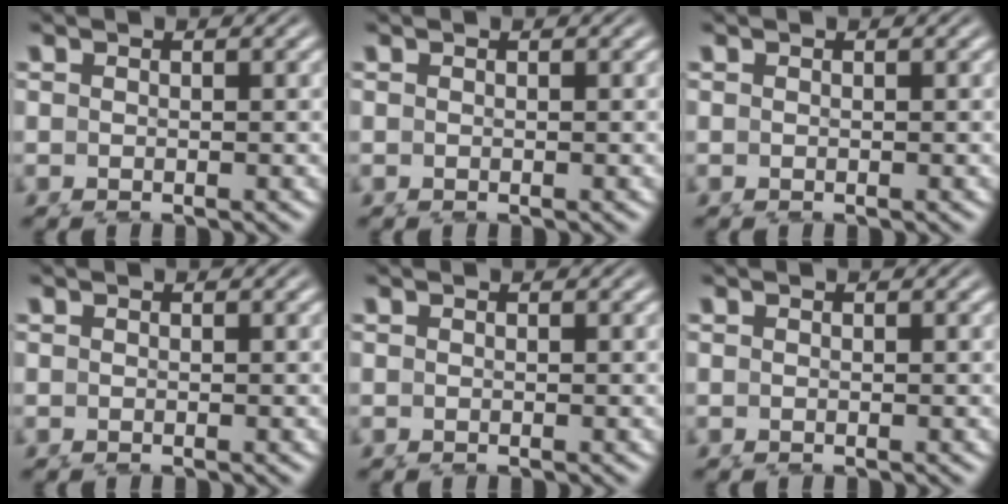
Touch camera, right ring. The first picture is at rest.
{"total": 0.0}
{"total": 0.0}
{"total": 0.0}
{"total": 0.0}
{"total": 0.0}